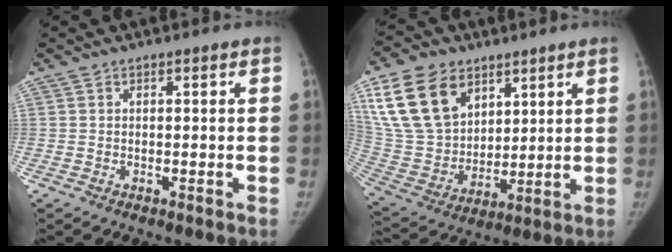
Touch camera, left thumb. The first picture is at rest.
{"total": 19.7, "force": [9.7, 13.5, 10.7], "torque": [-0.189, -0.026, 0.193]}